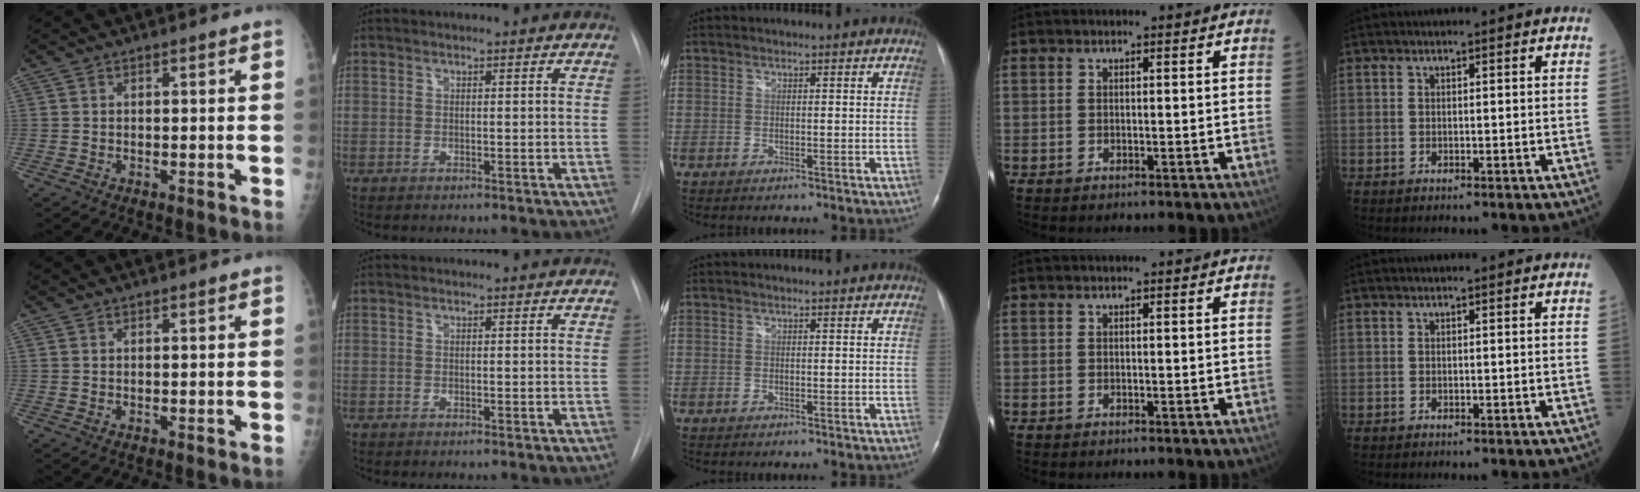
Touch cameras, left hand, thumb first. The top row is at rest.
{}